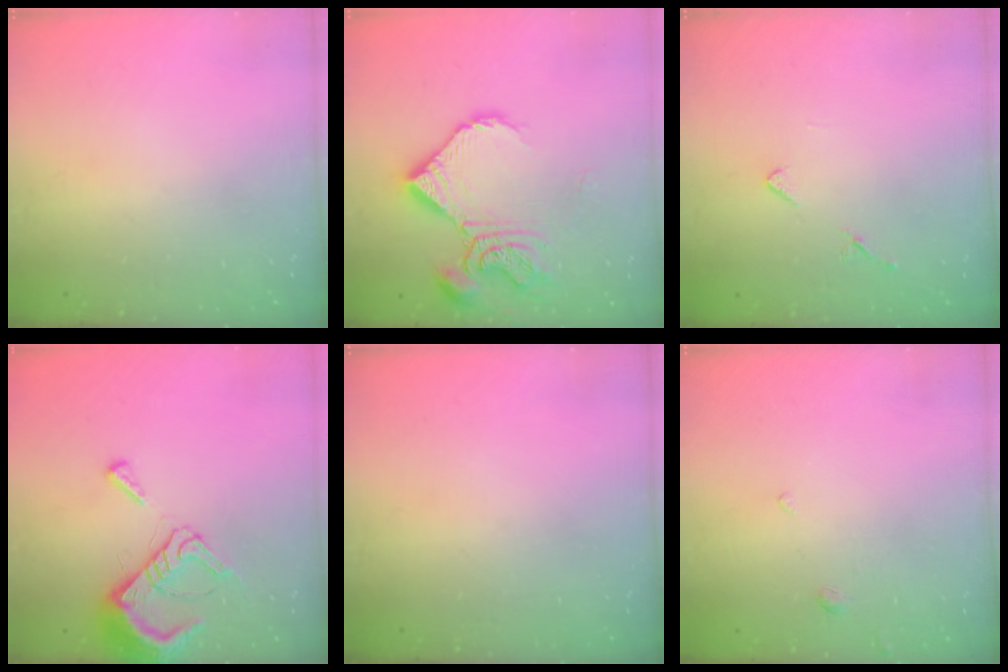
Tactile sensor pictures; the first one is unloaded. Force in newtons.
{"total": 13.1, "press": 13.0, "slide": 1.8}
{"total": 6.7, "press": 6.7, "slide": 0.8}
{"total": 11.5, "press": 11.4, "slide": 1.2}
{"total": 0.0}
{"total": 0.8, "press": 0.7, "slide": 0.4}